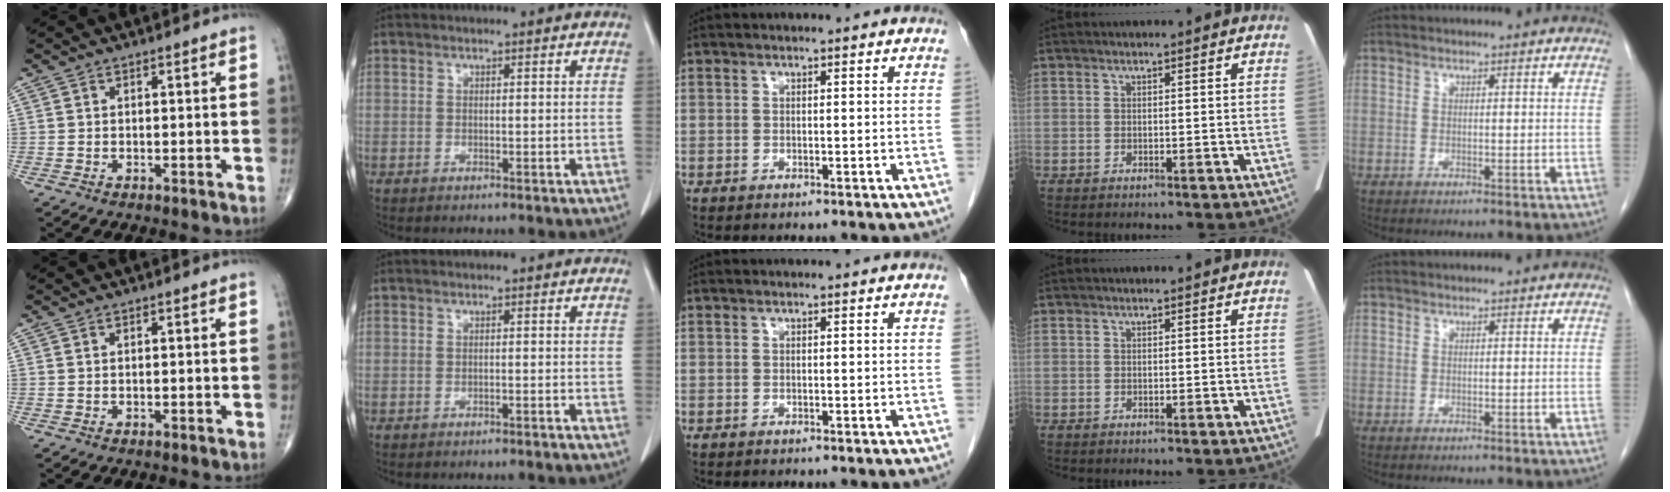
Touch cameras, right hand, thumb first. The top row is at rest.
{}